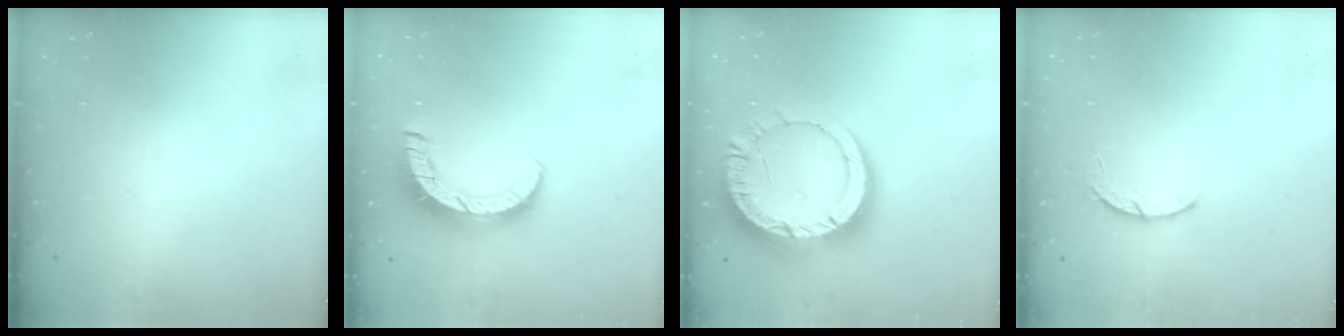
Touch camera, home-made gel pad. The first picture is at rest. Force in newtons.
{"total": 9.4, "press": 9.4, "slide": 0.8}
{"total": 16.1, "press": 16.1, "slide": 1.6}
{"total": 2.9, "press": 2.8, "slide": 0.5}